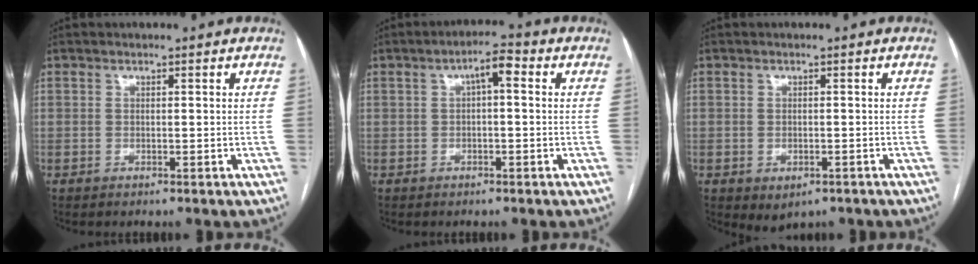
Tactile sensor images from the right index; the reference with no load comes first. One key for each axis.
{"total": 3.9, "fx": 0.8, "fy": 1.1, "fz": 3.7, "tx": -0.062, "ty": 0.019, "tz": 0.011}
{"total": 2.9, "fx": -1.5, "fy": 1.9, "fz": 1.7, "tx": -0.021, "ty": -0.003, "tz": -0.007}